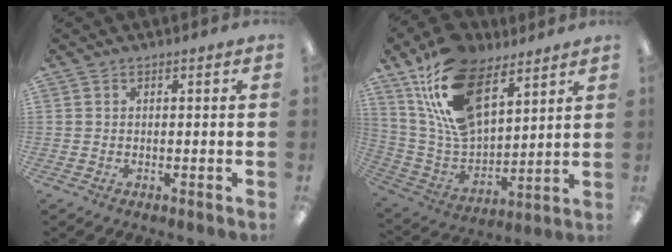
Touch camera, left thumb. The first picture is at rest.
{"total": 21.0, "force": [12.2, 11.3, 12.8], "torque": [-0.276, -0.049, 0.225]}